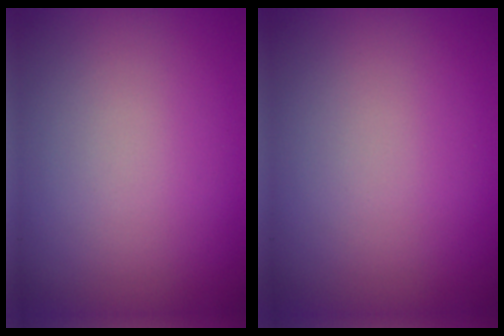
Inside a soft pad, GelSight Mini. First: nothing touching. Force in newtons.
{"total": 0.0}